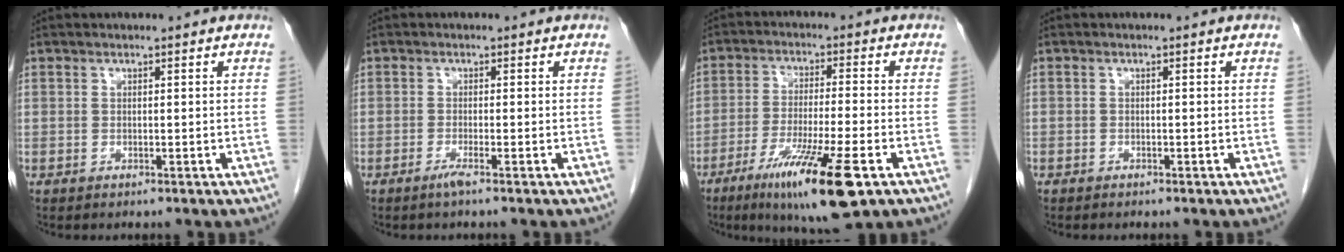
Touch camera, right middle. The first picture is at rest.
{"total": 1.5, "force": [-1.1, -0.3, 1.1], "torque": [-0.022, -0.002, -0.023]}
{"total": 14.0, "force": [-7.2, 0.8, 11.9], "torque": [-0.211, -0.041, -0.117]}
{"total": 0.5, "force": [-0.4, 0.3, 0.0], "torque": [-0.007, 0.003, -0.008]}